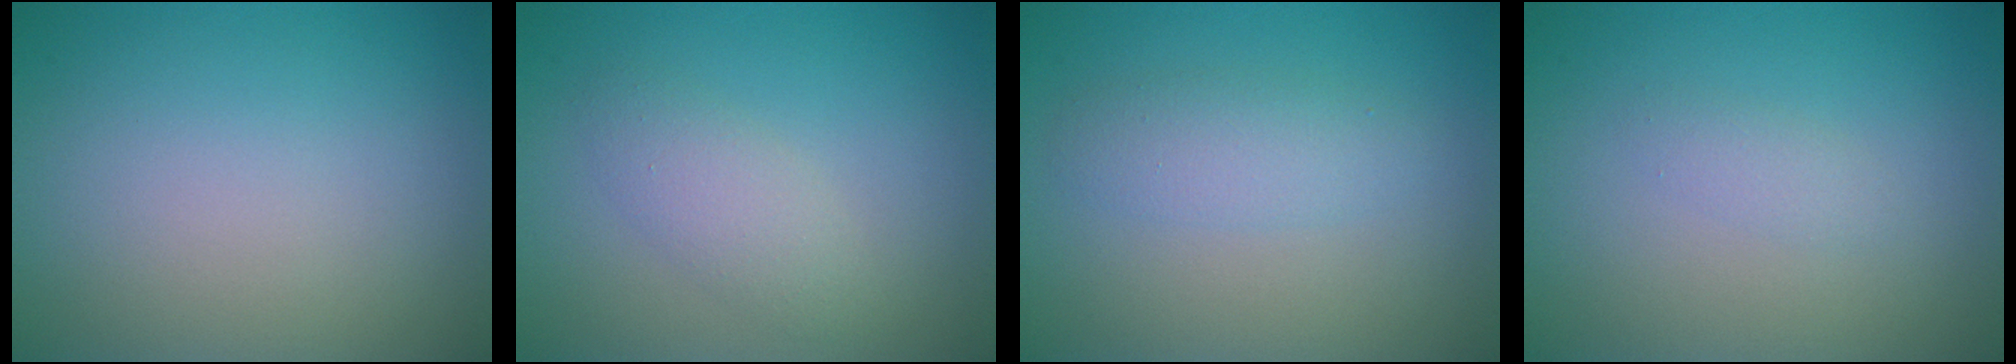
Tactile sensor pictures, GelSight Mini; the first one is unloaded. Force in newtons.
{"total": 2.3, "press": 2.3, "slide": 0.2}
{"total": 2.4, "press": 2.4, "slide": 0.0}
{"total": 1.0, "press": 1.0, "slide": 0.1}